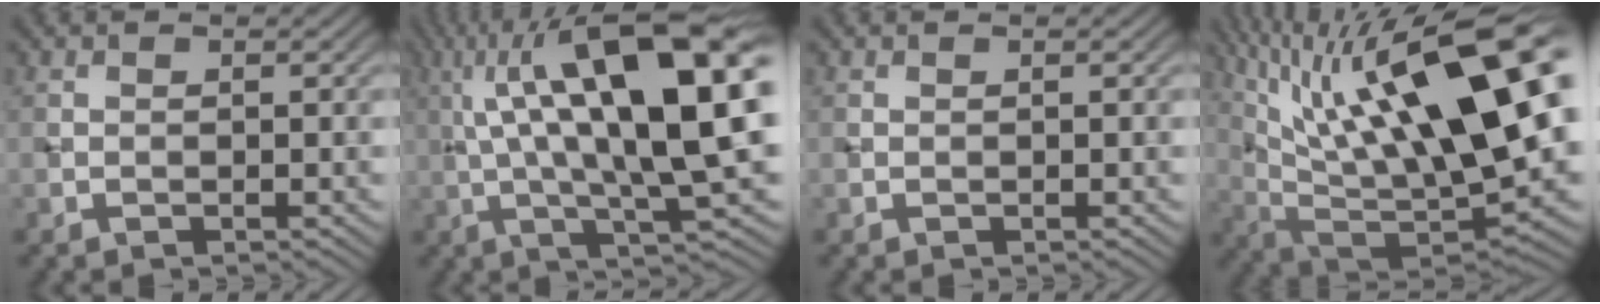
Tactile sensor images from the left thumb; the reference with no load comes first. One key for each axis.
{"total": 18.8, "fx": 4.2, "fy": 5.4, "fz": 17.5, "tx": -0.295, "ty": 0.032, "tz": 0.079}
{"total": 0.0}
{"total": 21.7, "fx": 7.6, "fy": 7.2, "fz": 19.0, "tx": -0.311, "ty": 0.035, "tz": 0.134}